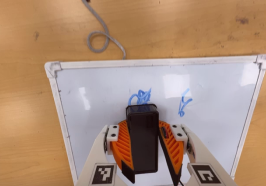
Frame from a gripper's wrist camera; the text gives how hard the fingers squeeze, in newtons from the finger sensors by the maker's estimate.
{"total": 13.7, "left": 15.2, "right": 12.1}